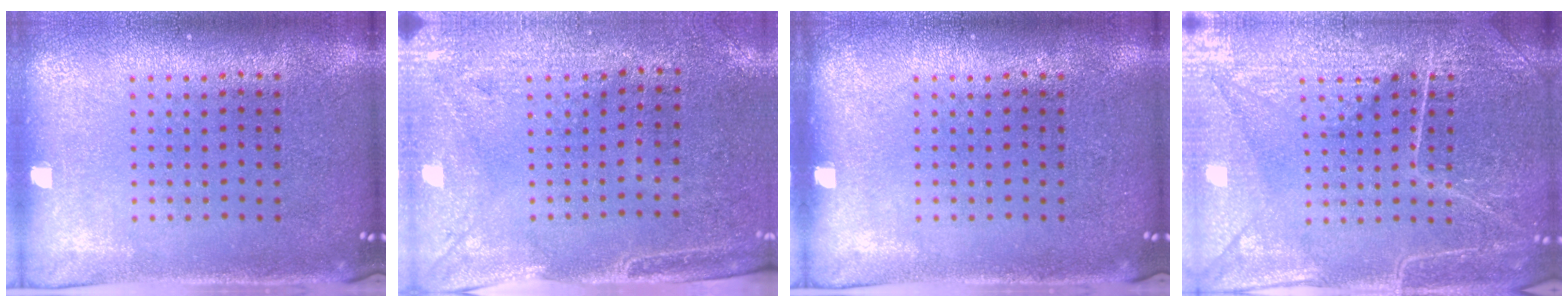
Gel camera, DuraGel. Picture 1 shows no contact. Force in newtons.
{"total": 2.9, "press": 2.5, "slide": 1.6}
{"total": 0.0}
{"total": 4.1, "press": 4.1, "slide": 0.4}